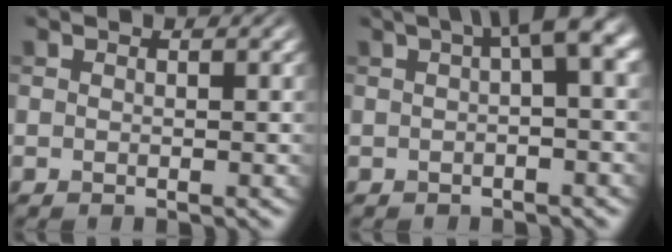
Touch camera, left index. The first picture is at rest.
{"total": 5.1, "force": [1.4, 1.1, 4.7], "torque": [-0.060, 0.017, 0.011]}